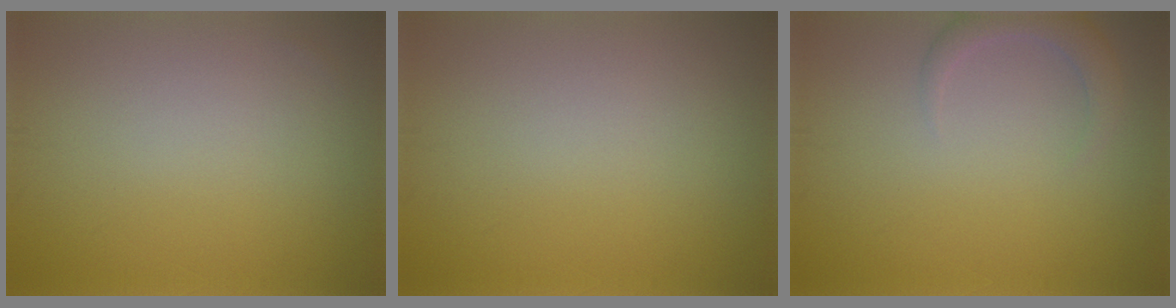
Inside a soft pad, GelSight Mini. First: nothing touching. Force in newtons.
{"total": 0.0}
{"total": 2.3, "press": 2.3, "slide": 0.2}